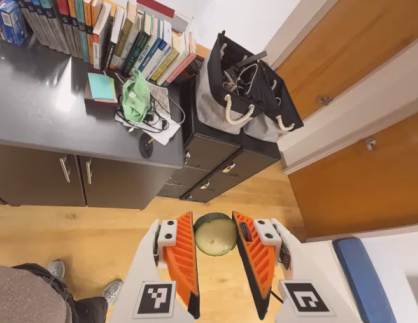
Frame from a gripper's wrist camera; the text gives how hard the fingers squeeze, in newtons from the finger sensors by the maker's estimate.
{"total": 6.8, "left": 7.6, "right": 6.1}